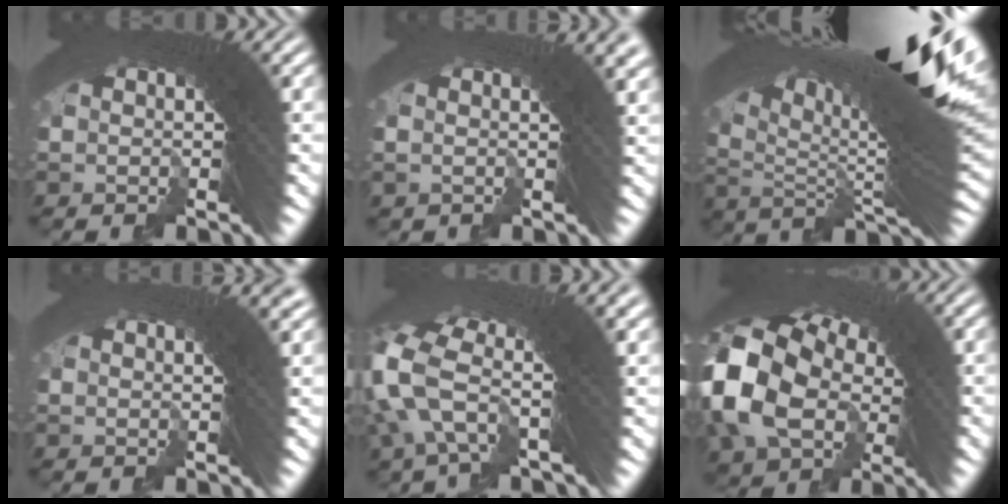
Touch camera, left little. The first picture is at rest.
{"total": 3.9, "force": [1.9, 0.5, 3.4], "torque": [-0.027, 0.022, 0.021]}
{"total": 21.5, "force": [9.5, 7.1, 18.0], "torque": [-0.242, 0.038, 0.132]}
{"total": 4.1, "force": [2.1, 0.7, 3.4], "torque": [-0.026, 0.022, 0.023]}
{"total": 4.8, "force": [1.4, 1.7, 4.2], "torque": [-0.094, -0.001, 0.024]}
{"total": 8.8, "force": [1.0, 6.4, 5.9], "torque": [-0.139, -0.001, 0.017]}